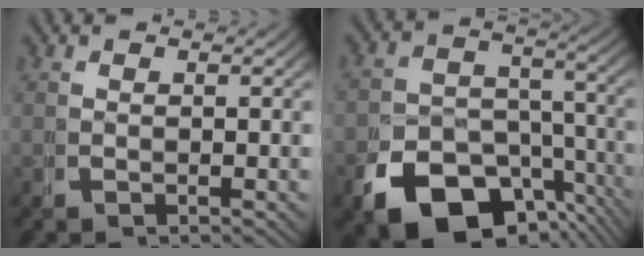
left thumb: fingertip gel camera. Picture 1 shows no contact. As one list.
[{"total": 13.2, "force": [-7.3, 8.5, 6.9], "torque": [-0.108, -0.039, -0.107]}]